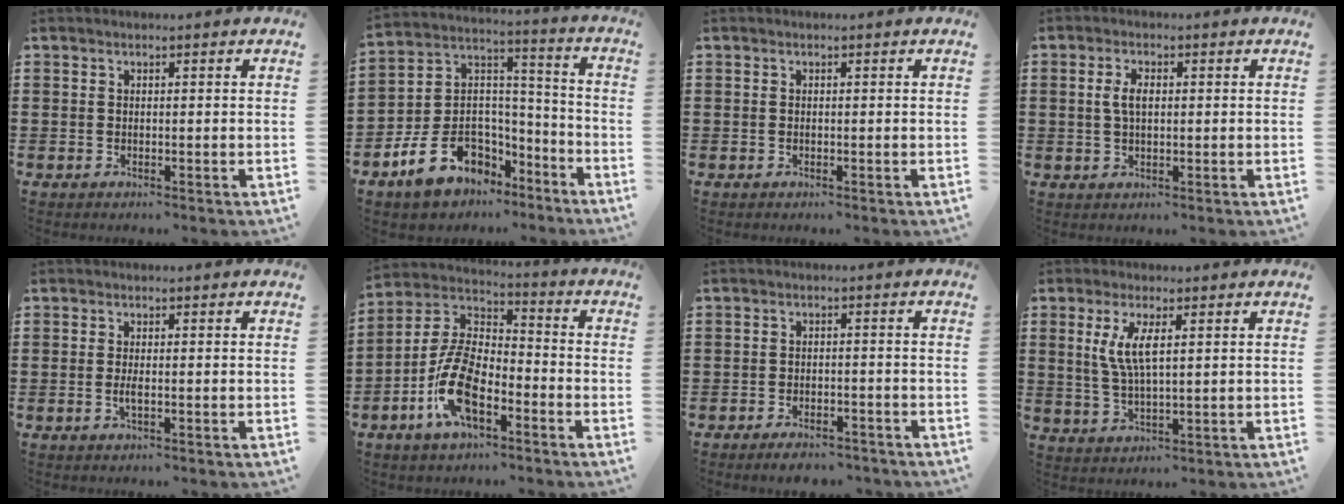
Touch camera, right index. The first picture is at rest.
{"total": 10.8, "force": [-6.8, 7.4, 4.2], "torque": [-0.108, 0.031, -0.123]}
{"total": 0.0}
{"total": 3.1, "force": [0.4, 1.2, 2.8], "torque": [-0.057, 0.007, 0.006]}
{"total": 1.5, "force": [-0.3, 0.2, 1.4], "torque": [-0.033, -0.006, -0.008]}
{"total": 12.2, "force": [-5.3, 5.5, 9.5], "torque": [-0.224, 0.001, -0.106]}
{"total": 2.7, "force": [-2.5, 0.5, 0.6], "torque": [-0.013, 0.004, -0.051]}
{"total": 5.4, "force": [1.7, 1.3, 5.0], "torque": [-0.111, 0.001, 0.026]}